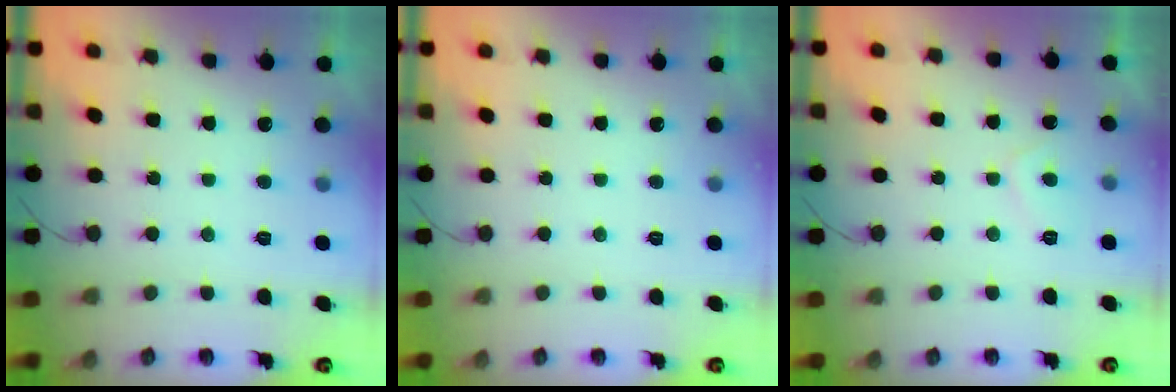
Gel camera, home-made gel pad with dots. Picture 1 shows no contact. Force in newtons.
{"total": 0.0}
{"total": 1.9, "press": 1.8, "slide": 0.7}